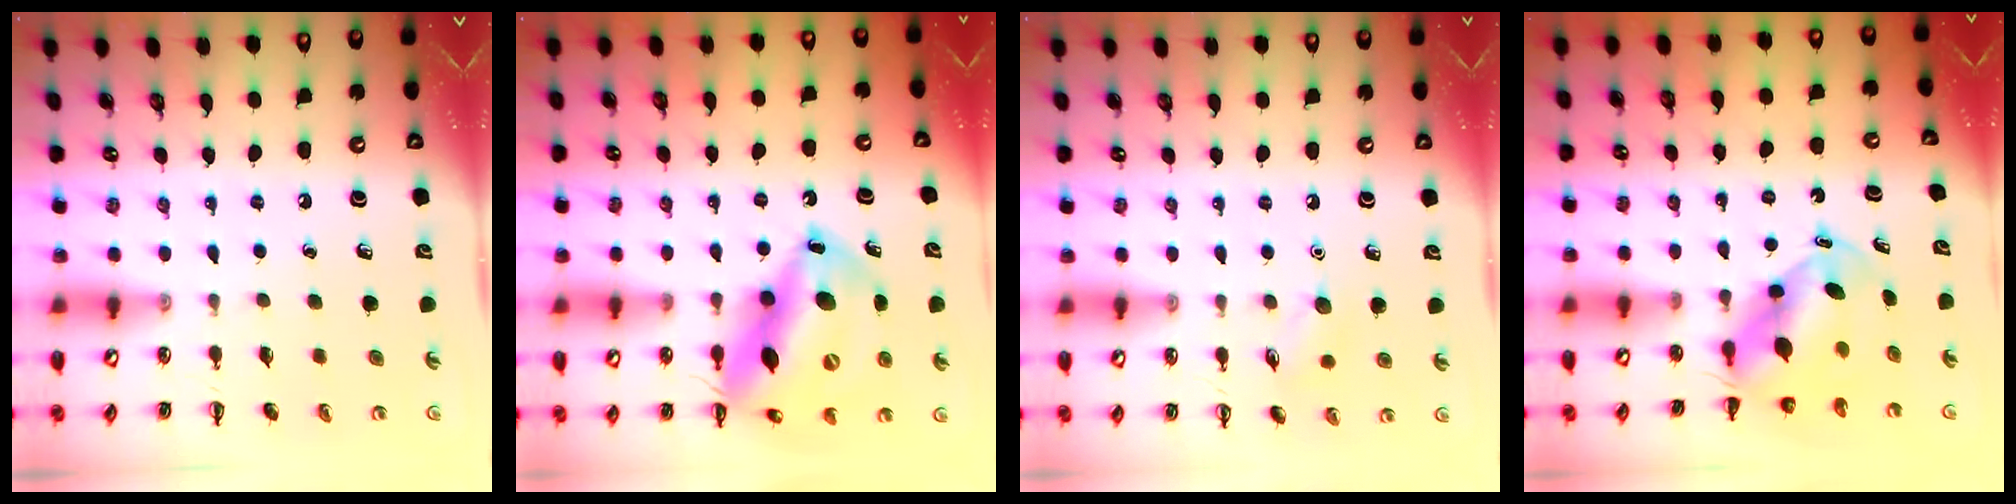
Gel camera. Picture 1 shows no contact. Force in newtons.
{"total": 19.8, "press": 19.1, "slide": 5.5}
{"total": 8.0, "press": 7.7, "slide": 2.1}
{"total": 5.7, "press": 5.6, "slide": 1.2}